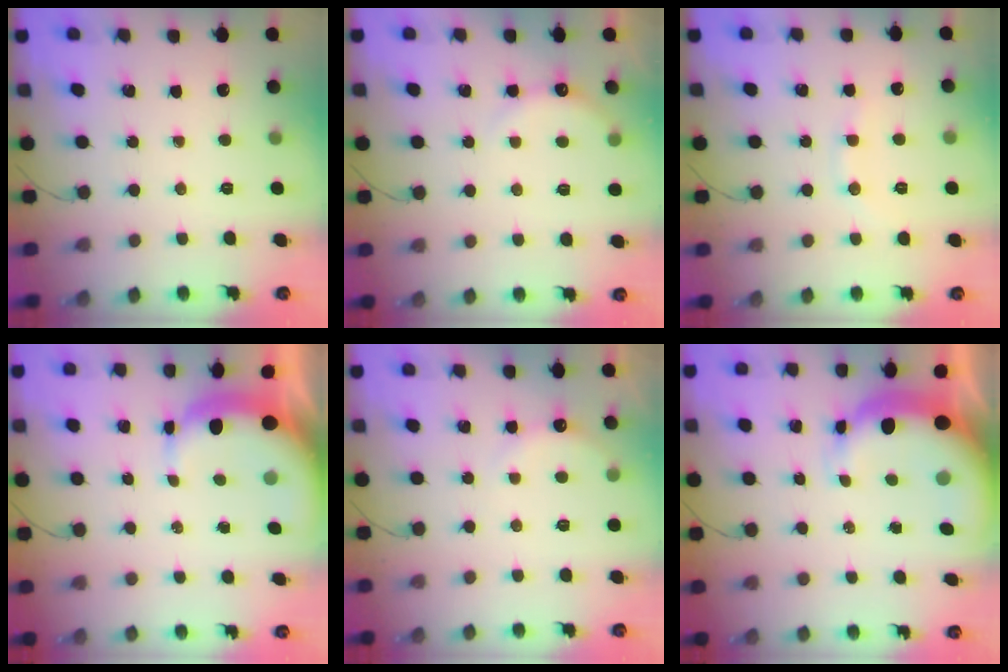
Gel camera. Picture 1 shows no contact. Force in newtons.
{"total": 6.0, "press": 5.9, "slide": 1.1}
{"total": 7.7, "press": 7.6, "slide": 1.3}
{"total": 7.1, "press": 7.0, "slide": 1.2}
{"total": 3.5, "press": 3.4, "slide": 1.0}
{"total": 9.6, "press": 9.3, "slide": 2.5}